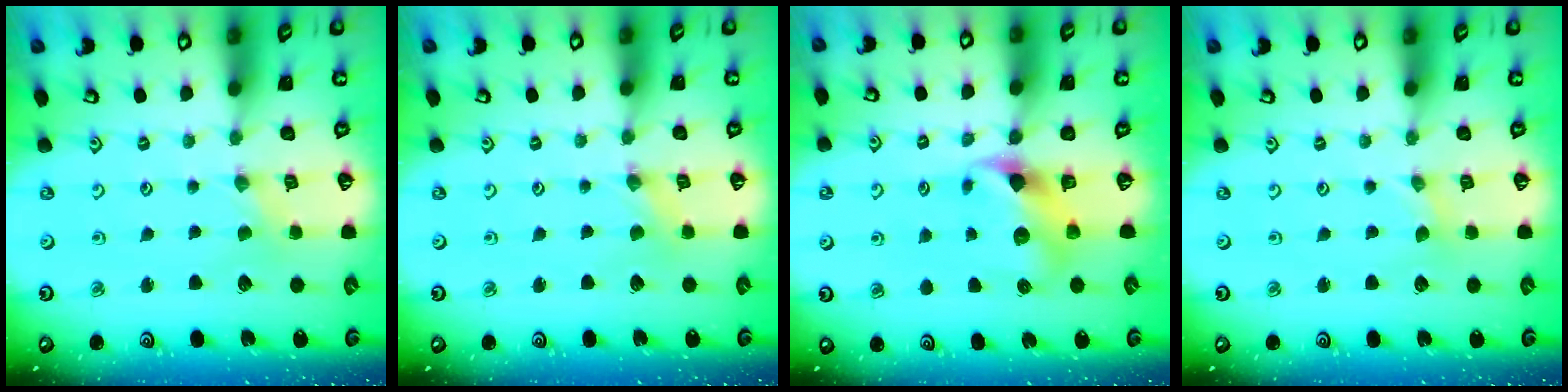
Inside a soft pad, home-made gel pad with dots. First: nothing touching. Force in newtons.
{"total": 0.0}
{"total": 7.3, "press": 7.2, "slide": 0.9}
{"total": 0.0}